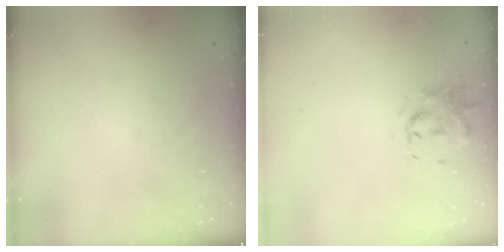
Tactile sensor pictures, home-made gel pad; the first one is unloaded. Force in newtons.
{"total": 1.0, "press": 0.9, "slide": 0.3}